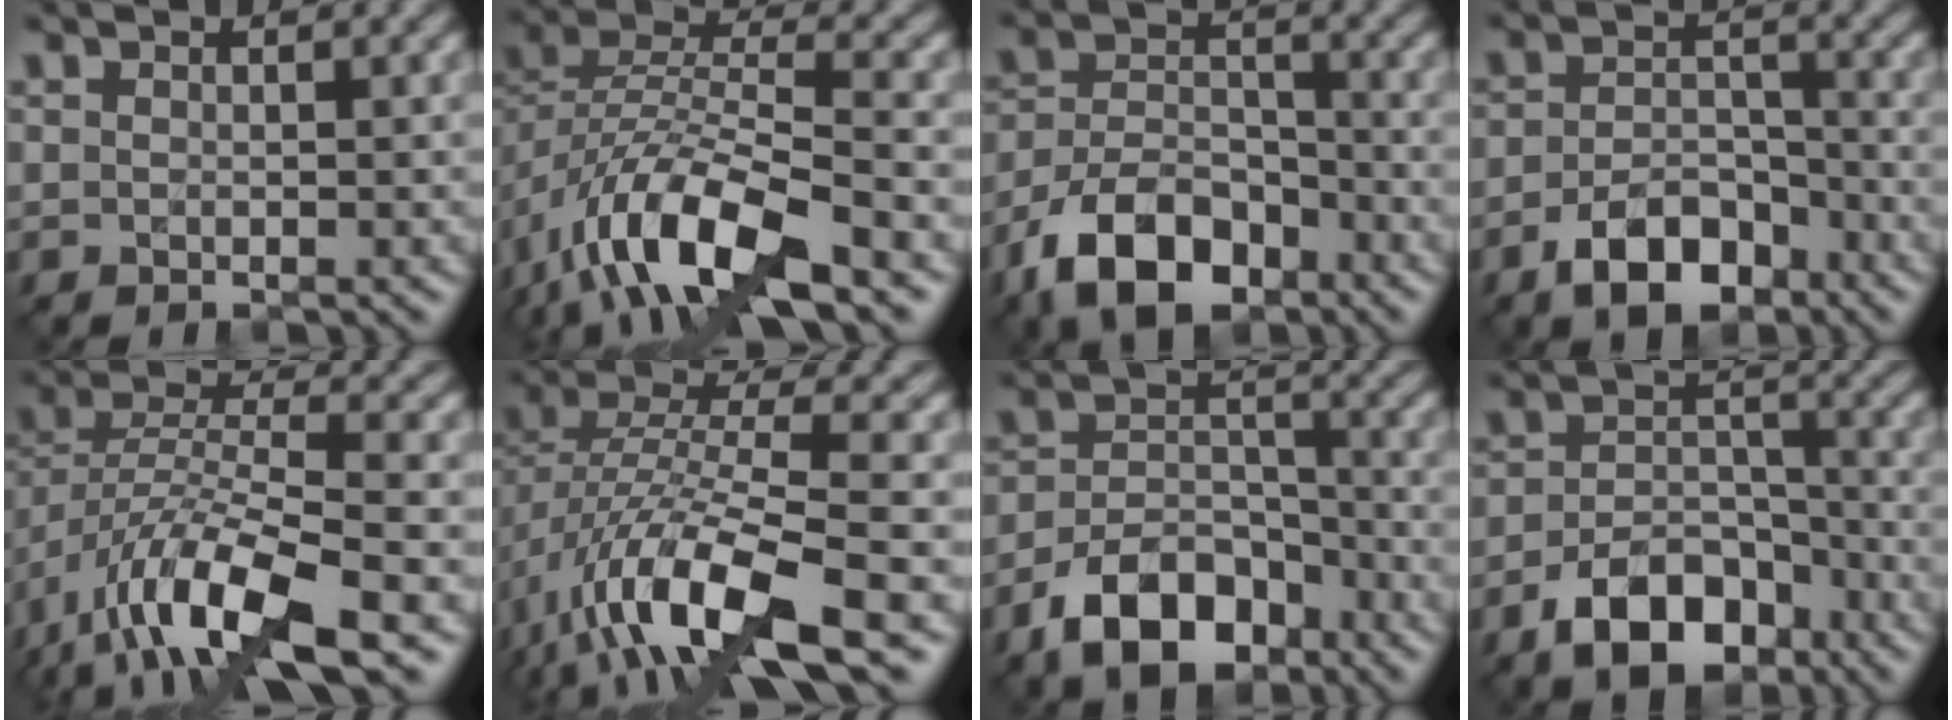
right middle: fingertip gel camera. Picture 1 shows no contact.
{"total": 11.8, "force": [-6.3, 4.9, 8.7], "torque": [-0.167, -0.005, -0.123]}
{"total": 8.9, "force": [-5.7, 4.7, 4.8], "torque": [-0.089, 0.001, -0.114]}
{"total": 5.3, "force": [-3.3, 2.7, 3.1], "torque": [-0.051, 0.002, -0.062]}
{"total": 10.8, "force": [-5.6, 4.2, 8.2], "torque": [-0.153, -0.004, -0.109]}
{"total": 11.7, "force": [-5.0, 4.6, 9.6], "torque": [-0.185, 0.001, -0.097]}
{"total": 7.6, "force": [-5.0, 4.0, 3.9], "torque": [-0.063, 0.001, -0.095]}
{"total": 6.6, "force": [-4.2, 3.6, 3.6], "torque": [-0.056, 0.001, -0.074]}